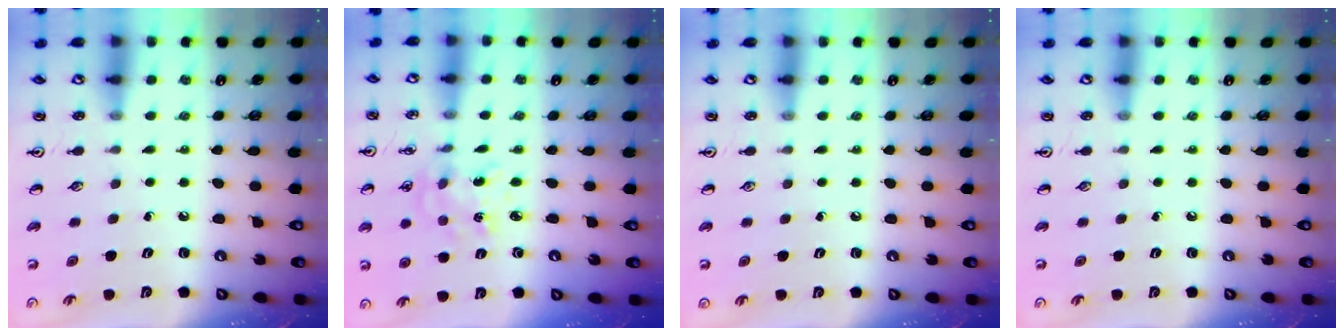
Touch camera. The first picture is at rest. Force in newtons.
{"total": 2.8, "press": 2.8, "slide": 0.2}
{"total": 0.0}
{"total": 0.0}